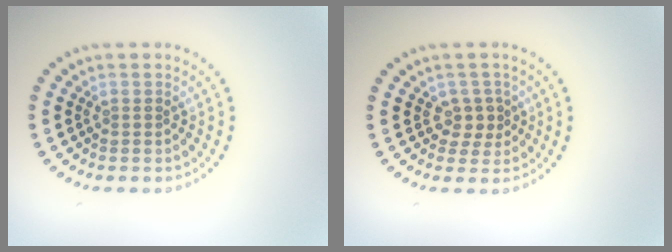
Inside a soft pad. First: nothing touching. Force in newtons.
{"total": 1.8, "press": 1.5, "slide": 1.0}